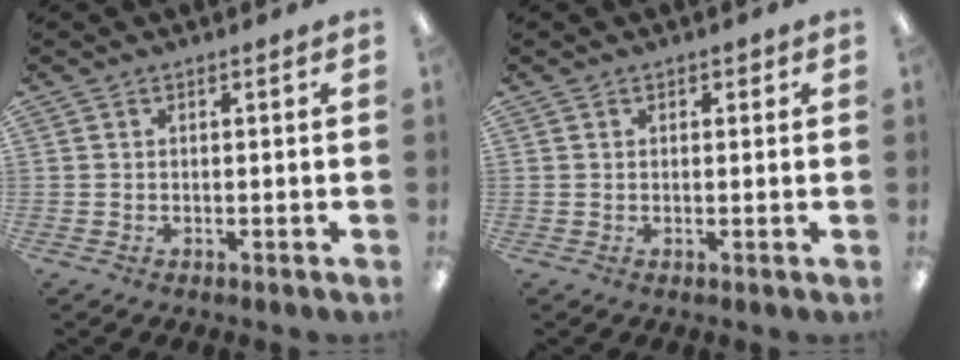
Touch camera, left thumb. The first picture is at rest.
{"total": 1.1, "force": [0.6, 0.9, 0.2], "torque": [0.004, 0.000, 0.008]}